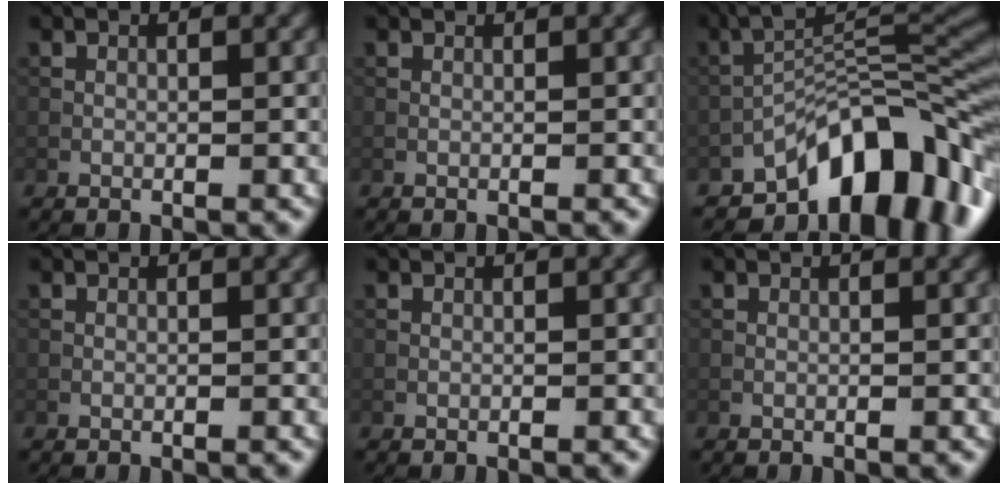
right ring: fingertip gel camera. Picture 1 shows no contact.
{"total": 1.0, "force": [0.9, 0.2, 0.3], "torque": [-0.014, -0.003, 0.005]}
{"total": 11.7, "force": [-7.1, 4.9, 8.0], "torque": [-0.097, 0.013, -0.134]}
{"total": 0.0}
{"total": 0.0}
{"total": 0.0}